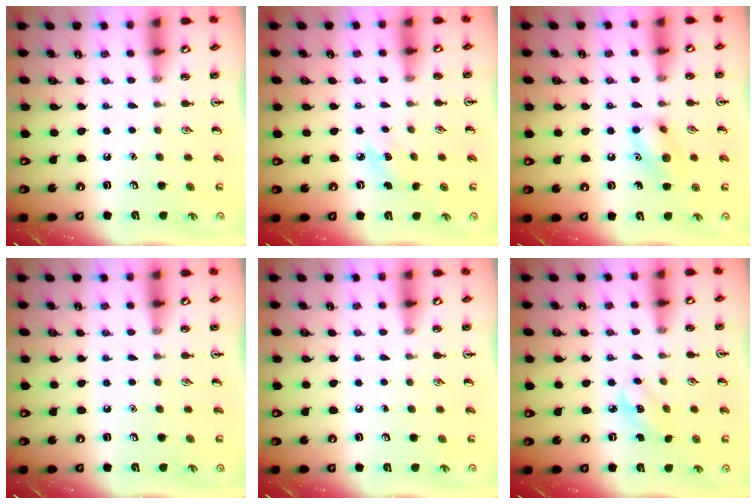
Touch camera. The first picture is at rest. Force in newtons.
{"total": 4.8, "press": 4.6, "slide": 1.5}
{"total": 9.4, "press": 9.4, "slide": 0.5}
{"total": 0.0}
{"total": 0.0}
{"total": 2.8, "press": 2.7, "slide": 0.9}